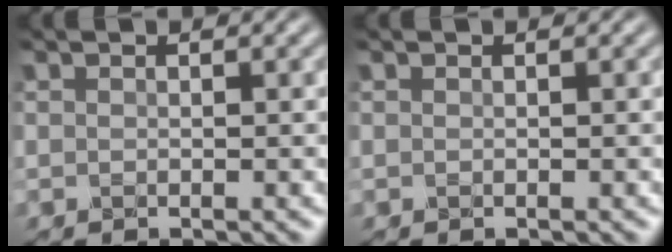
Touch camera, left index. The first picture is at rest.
{"total": 0.0}